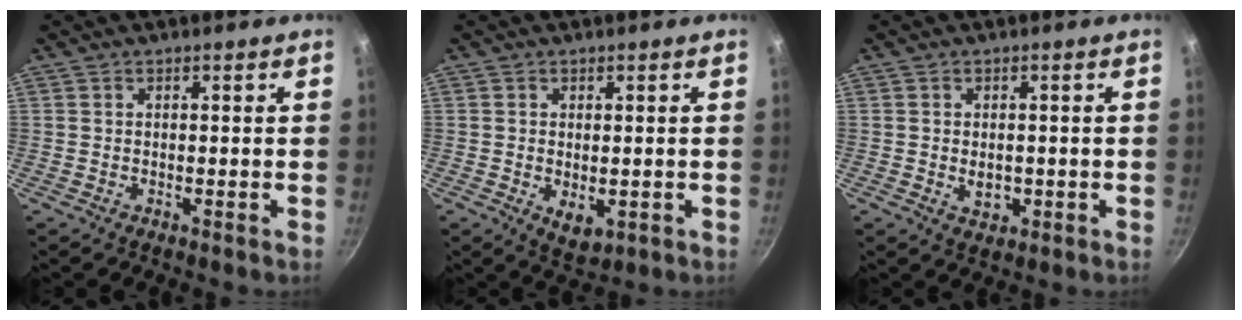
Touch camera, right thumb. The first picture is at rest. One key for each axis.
{"total": 4.6, "fx": -0.7, "fy": 2.8, "fz": 3.5, "tx": -0.052, "ty": -0.014, "tz": -0.003}
{"total": 3.2, "fx": -0.4, "fy": 2.4, "fz": 2.1, "tx": -0.024, "ty": -0.002, "tz": -0.002}